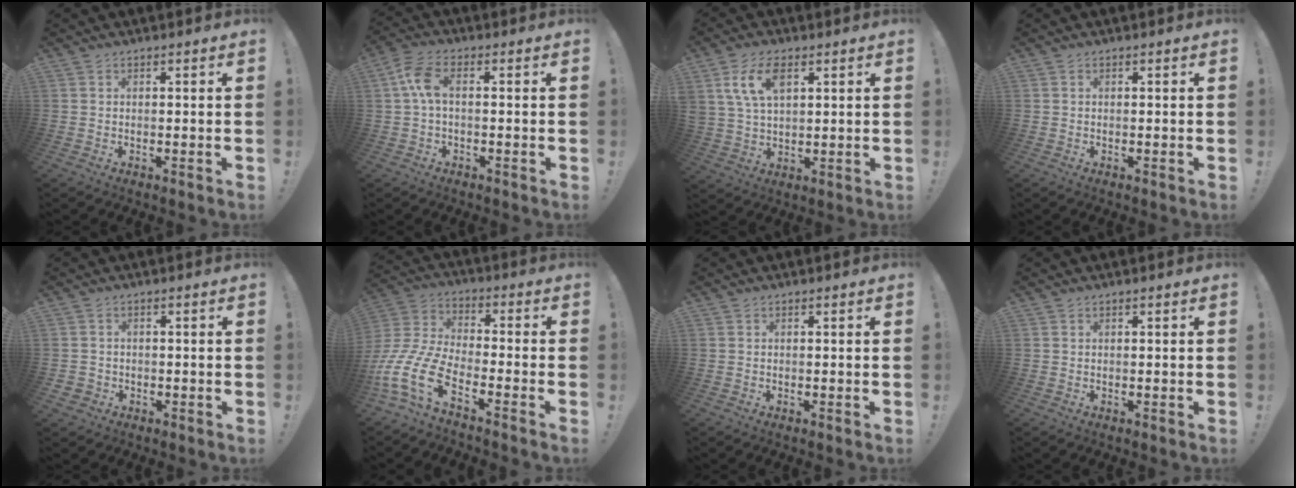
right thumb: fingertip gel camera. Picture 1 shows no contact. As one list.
[{"total": 7.0, "force": [0.7, 3.1, 6.2], "torque": [-0.124, 0.003, 0.017]}, {"total": 9.8, "force": [4.2, 5.6, 6.9], "torque": [-0.134, 0.002, 0.082]}, {"total": 0.0}, {"total": 2.0, "force": [-0.6, 1.8, 0.7], "torque": [-0.014, 0.002, -0.011]}, {"total": 15.8, "force": [-8.6, 7.6, 10.9], "torque": [-0.232, 0.034, -0.149]}, {"total": 0.0}, {"total": 0.0}]